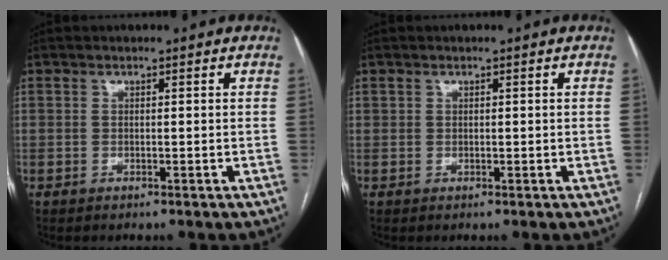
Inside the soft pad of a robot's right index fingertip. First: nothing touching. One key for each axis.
{"total": 0.6, "fx": 0.4, "fy": 0.4, "fz": 0.0, "tx": 0.010, "ty": 0.003, "tz": 0.007}